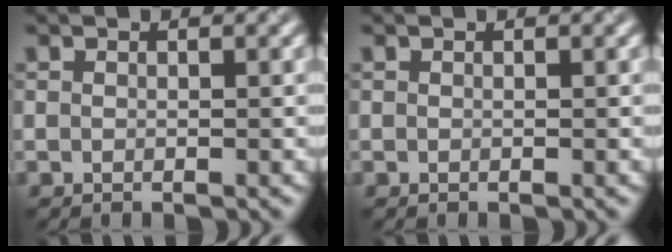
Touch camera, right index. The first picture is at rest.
{"total": 0.0}